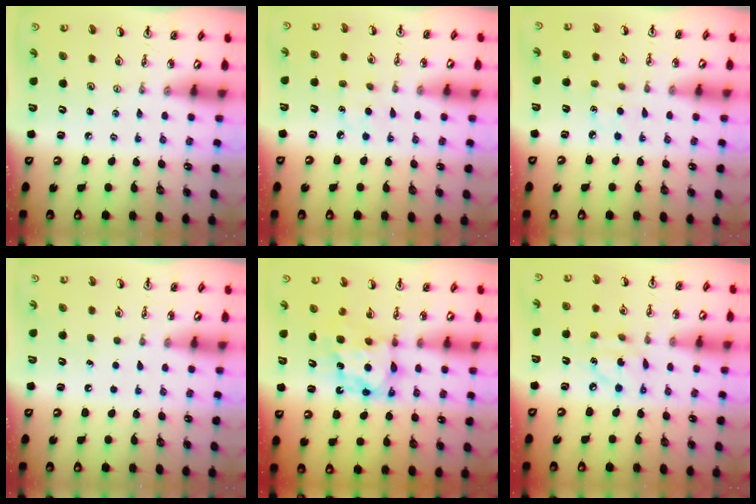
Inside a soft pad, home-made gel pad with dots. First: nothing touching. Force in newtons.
{"total": 4.7, "press": 4.6, "slide": 0.5}
{"total": 2.4, "press": 2.4, "slide": 0.3}
{"total": 1.5, "press": 1.5, "slide": 0.1}
{"total": 6.4, "press": 6.4, "slide": 0.2}
{"total": 7.3, "press": 7.3, "slide": 0.3}